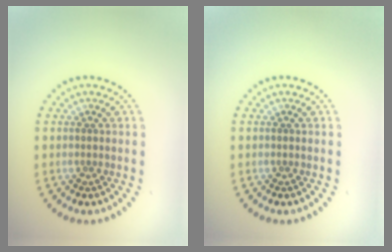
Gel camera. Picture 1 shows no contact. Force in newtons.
{"total": 0.0}